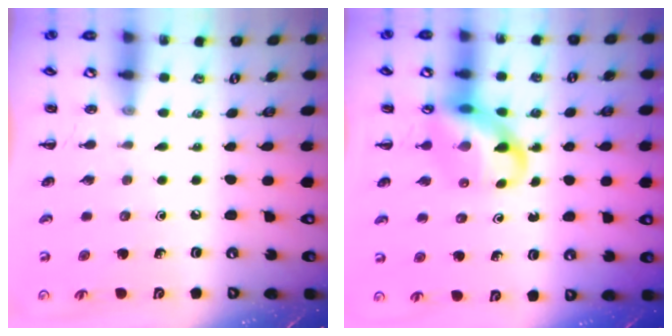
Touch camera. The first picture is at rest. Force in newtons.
{"total": 10.2, "press": 9.8, "slide": 2.7}